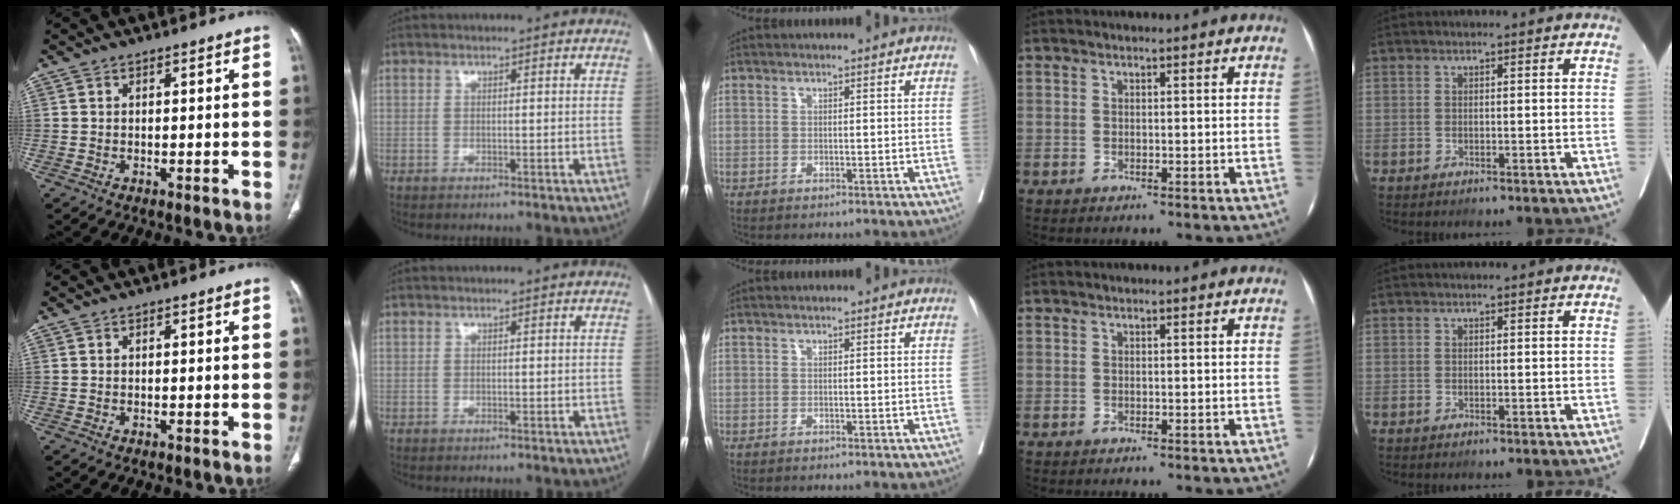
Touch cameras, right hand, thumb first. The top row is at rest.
{}